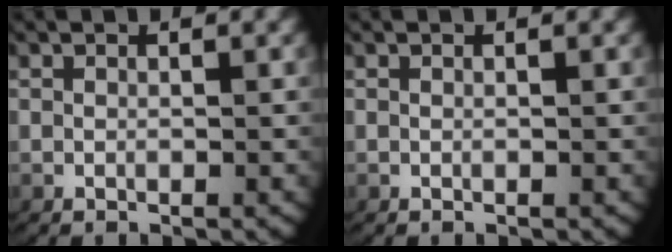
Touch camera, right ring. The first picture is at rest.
{"total": 0.0}